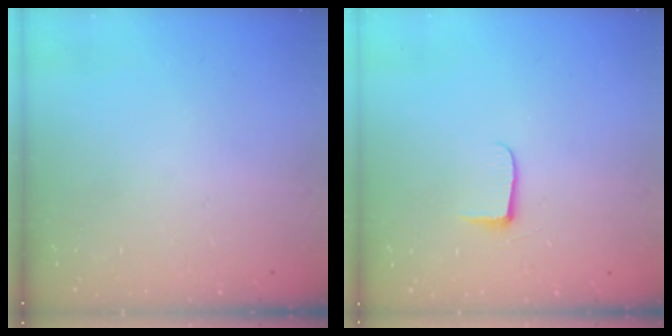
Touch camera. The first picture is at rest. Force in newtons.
{"total": 5.3, "press": 5.2, "slide": 0.7}